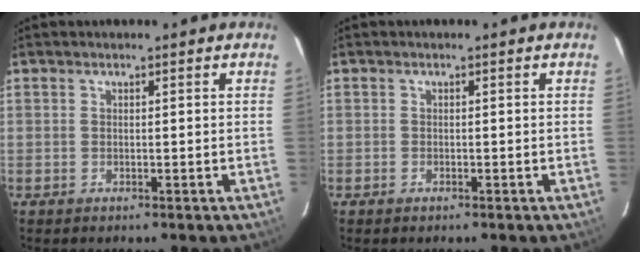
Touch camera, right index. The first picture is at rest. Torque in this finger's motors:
{"motor_torque": [0.26, -0.24, -0.01, -0.02]}